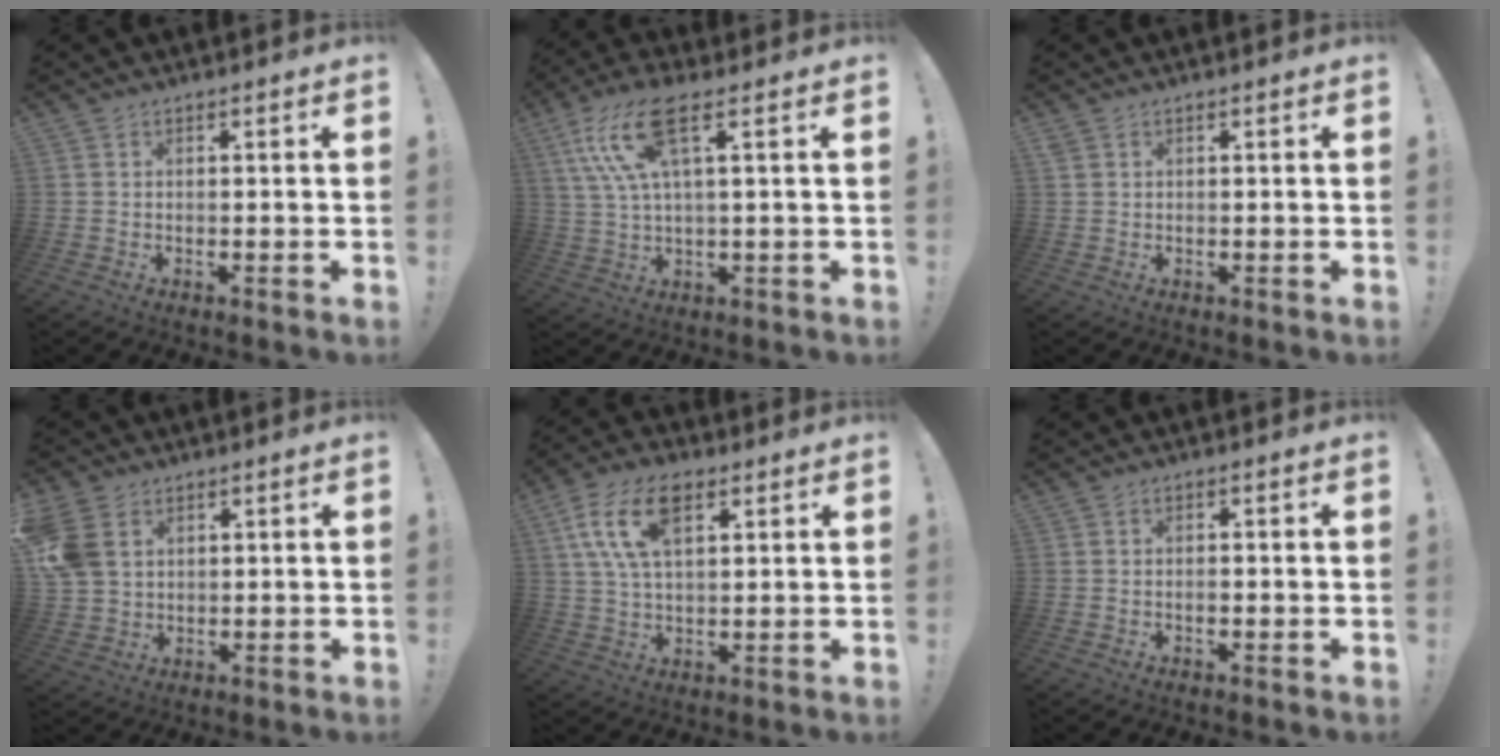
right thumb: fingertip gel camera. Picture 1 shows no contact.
{"total": 13.7, "force": [5.6, 4.3, 11.7], "torque": [-0.227, -0.006, 0.098]}
{"total": 1.3, "force": [0.7, 1.0, 0.6], "torque": [-0.017, 0.005, 0.014]}
{"total": 9.8, "force": [3.5, 7.4, 5.4], "torque": [-0.122, -0.004, 0.074]}
{"total": 13.7, "force": [5.8, 7.3, 10.1], "torque": [-0.186, -0.007, 0.106]}
{"total": 0.8, "force": [-0.5, 0.4, 0.5], "torque": [-0.009, 0.002, -0.009]}